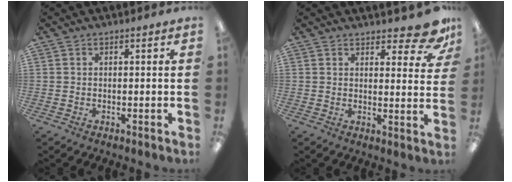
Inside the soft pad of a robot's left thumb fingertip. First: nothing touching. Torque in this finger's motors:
{"motor_torque": [0.16, 0.08, -0.38, 0.10, 0.05]}